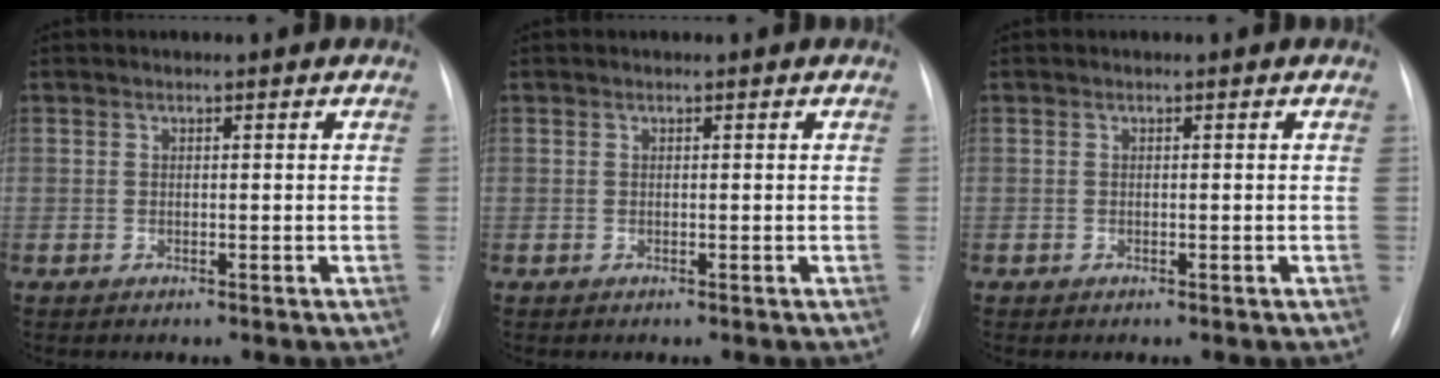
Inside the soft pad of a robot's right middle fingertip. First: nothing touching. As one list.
[{"total": 0.0}, {"total": 0.0}]